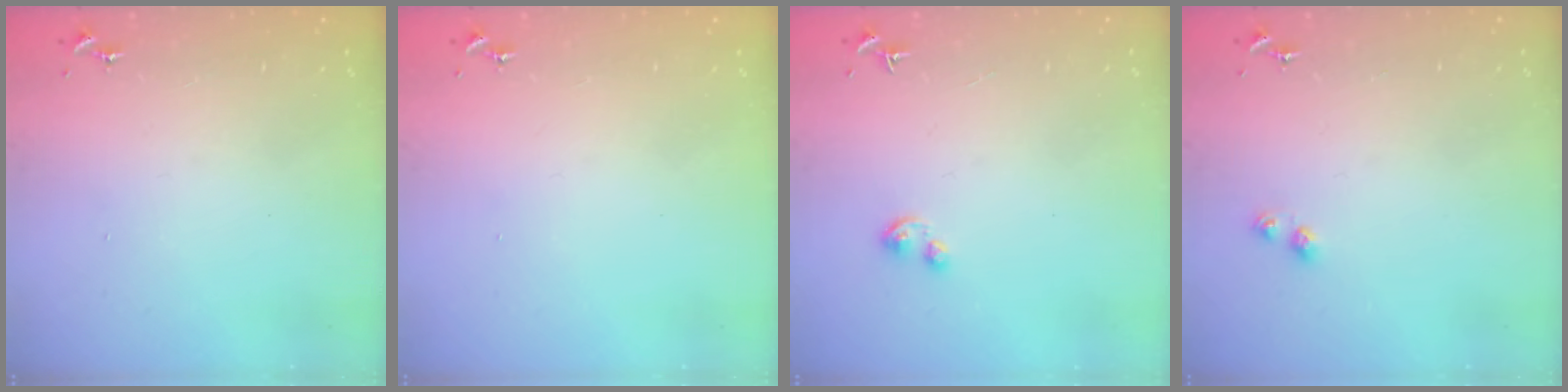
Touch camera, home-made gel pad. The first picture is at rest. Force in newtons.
{"total": 0.0}
{"total": 2.9, "press": 2.9, "slide": 0.5}
{"total": 4.3, "press": 4.3, "slide": 0.4}